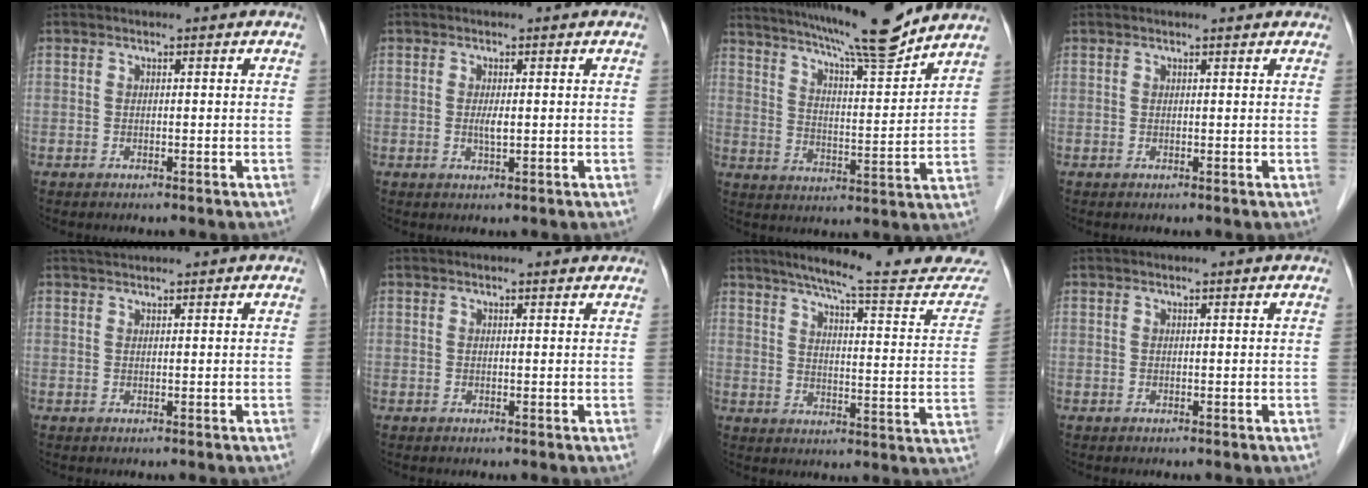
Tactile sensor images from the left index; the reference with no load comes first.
{"total": 1.6, "force": [0.1, 0.3, 1.6], "torque": [-0.035, -0.003, 0.002]}
{"total": 16.3, "force": [14.3, 0.3, 7.9], "torque": [-0.133, 0.000, 0.216]}
{"total": 1.9, "force": [1.7, 0.3, 0.8], "torque": [-0.015, 0.010, 0.020]}
{"total": 3.0, "force": [2.9, 0.1, 1.0], "torque": [-0.014, 0.029, 0.051]}
{"total": 2.8, "force": [2.6, 0.6, 0.8], "torque": [-0.016, 0.008, 0.026]}
{"total": 21.6, "force": [19.5, 1.0, 9.3], "torque": [-0.120, -0.057, 0.242]}
{"total": 1.1, "force": [1.0, -0.2, 0.3], "torque": [-0.012, 0.003, 0.017]}